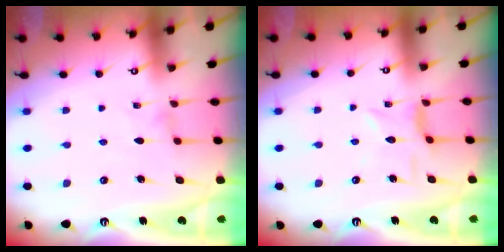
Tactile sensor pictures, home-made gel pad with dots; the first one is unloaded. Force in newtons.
{"total": 1.9, "press": 1.9, "slide": 0.2}